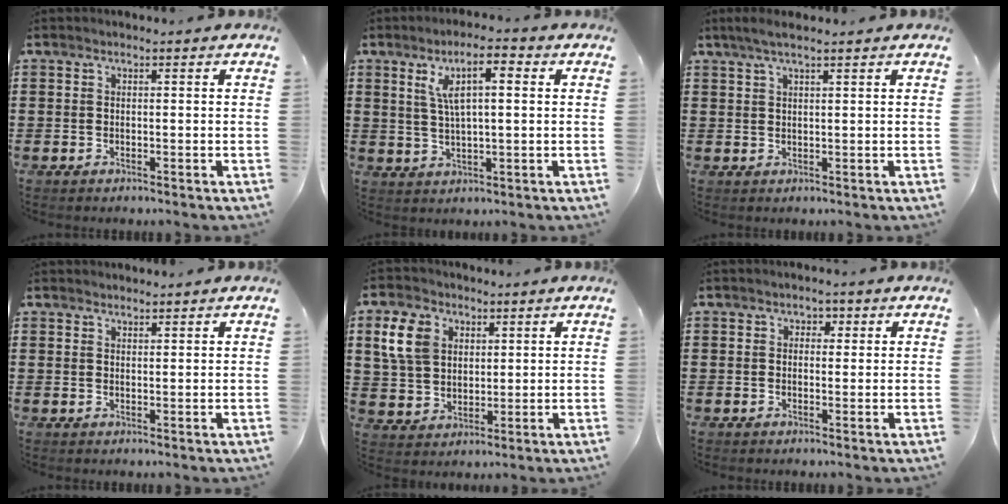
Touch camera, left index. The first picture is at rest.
{"total": 6.9, "force": [2.2, 1.9, 6.2], "torque": [-0.125, 0.012, 0.035]}
{"total": 2.6, "force": [1.7, 0.2, 1.9], "torque": [-0.038, 0.001, 0.031]}
{"total": 1.3, "force": [1.3, 0.2, 0.0], "torque": [-0.003, 0.000, 0.026]}
{"total": 7.5, "force": [3.1, 5.8, 3.7], "torque": [-0.086, 0.018, 0.059]}
{"total": 1.6, "force": [0.0, 1.5, 0.5], "torque": [-0.014, 0.008, -0.003]}